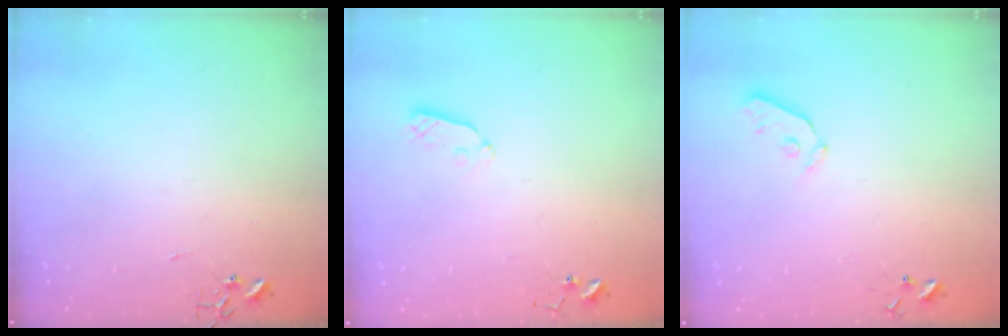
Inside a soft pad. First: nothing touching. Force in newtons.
{"total": 3.8, "press": 3.8, "slide": 0.6}
{"total": 5.7, "press": 5.7, "slide": 0.4}